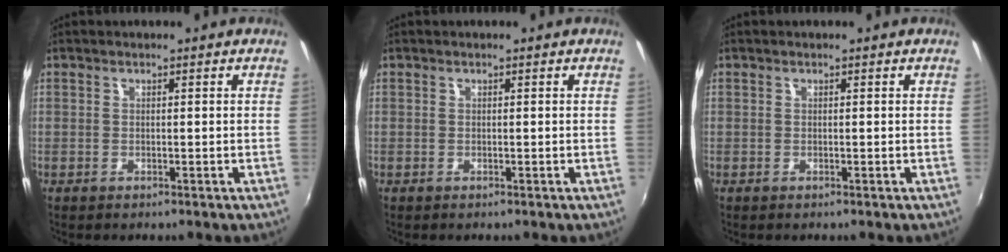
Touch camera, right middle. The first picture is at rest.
{"total": 0.0}
{"total": 0.0}